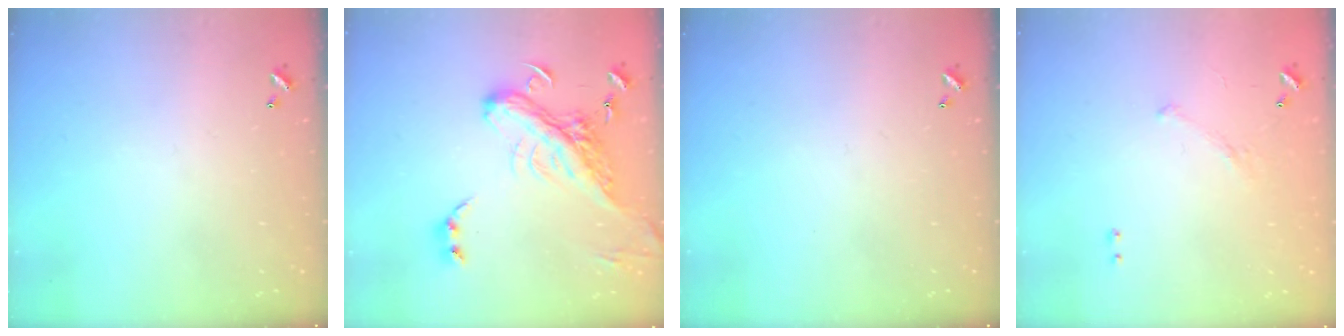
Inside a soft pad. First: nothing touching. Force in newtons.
{"total": 7.9, "press": 7.6, "slide": 2.2}
{"total": 0.0}
{"total": 5.9, "press": 5.9, "slide": 0.8}